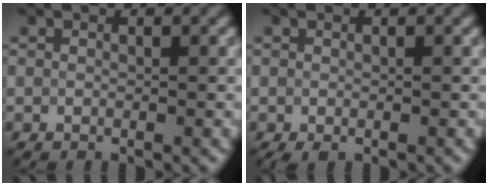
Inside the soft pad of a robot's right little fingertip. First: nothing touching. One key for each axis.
{"total": 0.7, "fx": -0.4, "fy": 0.1, "fz": 0.6, "tx": -0.012, "ty": -0.005, "tz": -0.004}